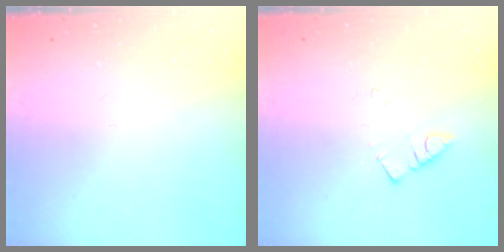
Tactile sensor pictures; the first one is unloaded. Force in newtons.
{"total": 2.5, "press": 2.5, "slide": 0.3}